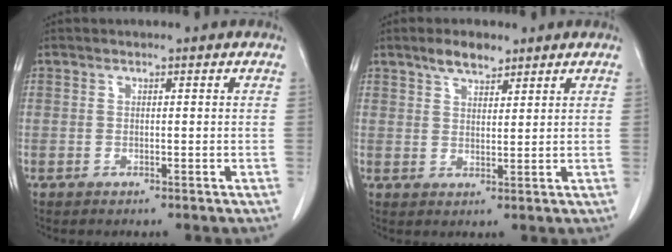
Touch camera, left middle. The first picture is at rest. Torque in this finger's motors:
{"motor_torque": [0.50, -0.33, 0.01, 0.03]}